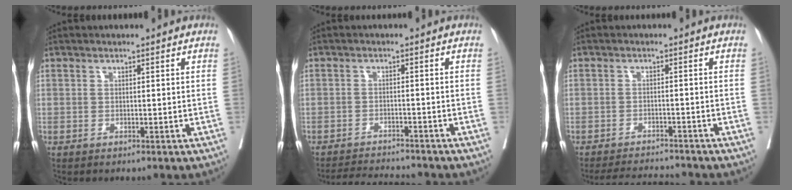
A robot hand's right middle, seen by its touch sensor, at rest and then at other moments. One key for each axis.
{"total": 6.4, "fx": -6.3, "fy": 0.2, "fz": 1.2, "tx": -0.015, "ty": -0.005, "tz": -0.101}
{"total": 6.6, "fx": -6.5, "fy": 0.3, "fz": 1.1, "tx": -0.014, "ty": -0.003, "tz": -0.099}